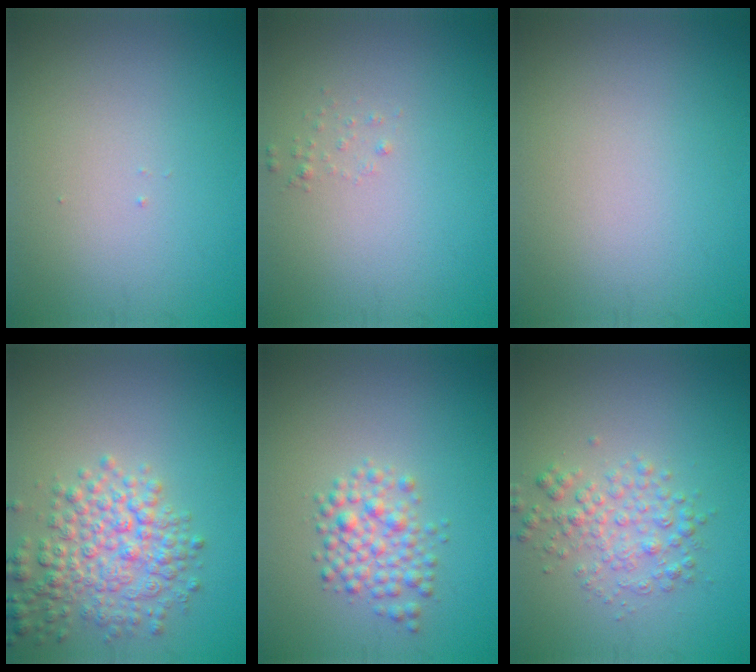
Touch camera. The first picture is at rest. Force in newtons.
{"total": 0.6, "press": 0.6, "slide": 0.1}
{"total": 0.0}
{"total": 5.1, "press": 5.1, "slide": 0.2}
{"total": 3.0, "press": 3.0, "slide": 0.1}
{"total": 2.9, "press": 2.9, "slide": 0.0}